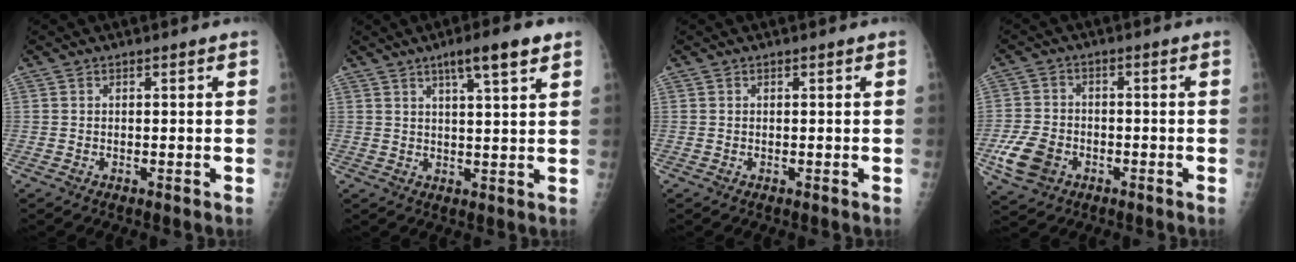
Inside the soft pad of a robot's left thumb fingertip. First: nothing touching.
{"total": 7.6, "force": [4.5, 1.0, 6.0], "torque": [-0.091, -0.015, 0.070]}
{"total": 0.0}
{"total": 7.9, "force": [-3.0, 5.9, 4.3], "torque": [-0.081, 0.010, -0.053]}